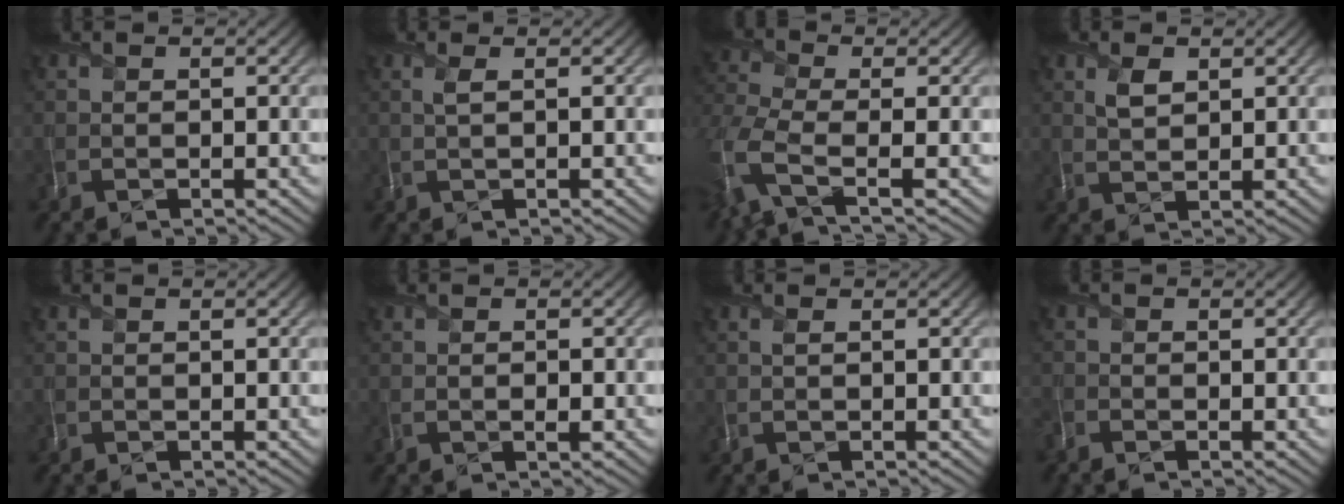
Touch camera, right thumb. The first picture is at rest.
{"total": 1.5, "force": [0.8, 0.0, 1.2], "torque": [-0.025, 0.010, 0.012]}
{"total": 7.5, "force": [-3.3, 2.9, 6.0], "torque": [-0.151, -0.012, -0.082]}
{"total": 2.4, "force": [1.6, 1.0, 1.4], "torque": [-0.031, 0.005, 0.033]}
{"total": 0.0}
{"total": 0.9, "force": [0.0, 0.4, 0.9], "torque": [-0.014, 0.002, 0.002]}
{"total": 0.7, "force": [0.5, -0.1, 0.5], "torque": [-0.011, 0.005, 0.008]}
{"total": 1.5, "force": [-1.3, 0.5, 0.4], "torque": [-0.012, -0.009, -0.036]}